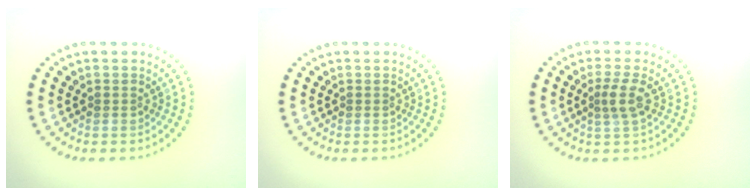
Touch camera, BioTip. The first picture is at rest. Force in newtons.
{"total": 0.0}
{"total": 2.0, "press": 1.6, "slide": 1.2}